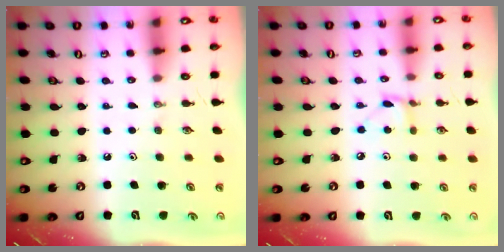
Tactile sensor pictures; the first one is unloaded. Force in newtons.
{"total": 3.8, "press": 3.8, "slide": 0.4}